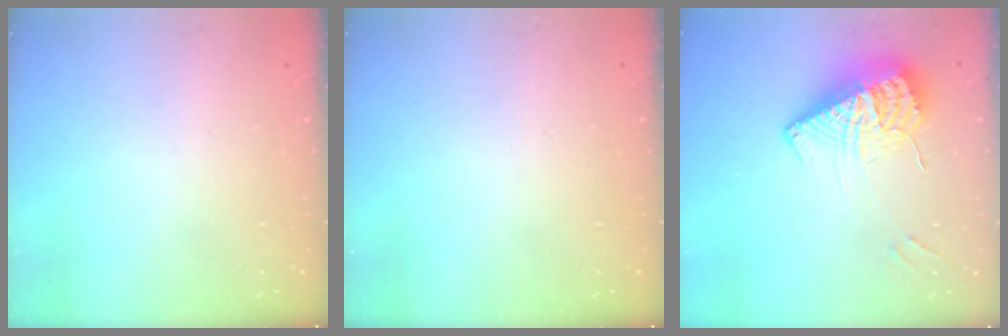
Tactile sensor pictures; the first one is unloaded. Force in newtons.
{"total": 0.0}
{"total": 13.1, "press": 13.0, "slide": 1.3}